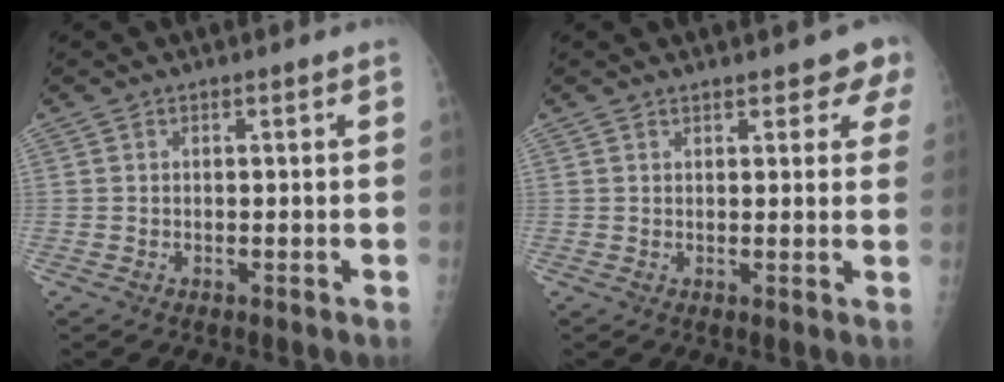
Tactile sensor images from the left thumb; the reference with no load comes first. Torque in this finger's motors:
{"motor_torque": [0.01, 0.22, 0.09, -0.08, 0.06]}